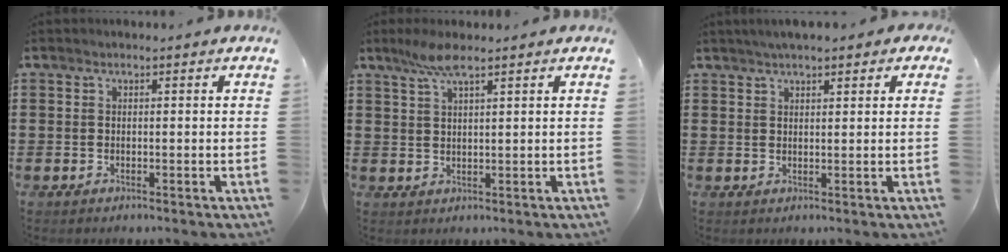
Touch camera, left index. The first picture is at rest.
{"total": 4.5, "force": [2.9, 0.8, 3.4], "torque": [-0.074, 0.005, 0.051]}
{"total": 2.6, "force": [1.9, 0.7, 1.7], "torque": [-0.038, 0.006, 0.035]}